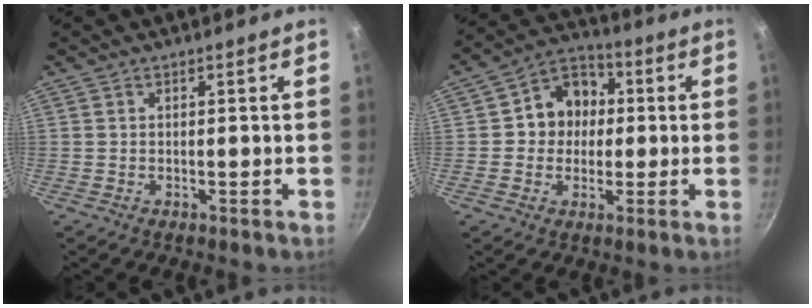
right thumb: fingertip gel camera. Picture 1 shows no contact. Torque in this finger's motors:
{"motor_torque": [0.15, -0.22, -0.28, -0.01, 0.20]}